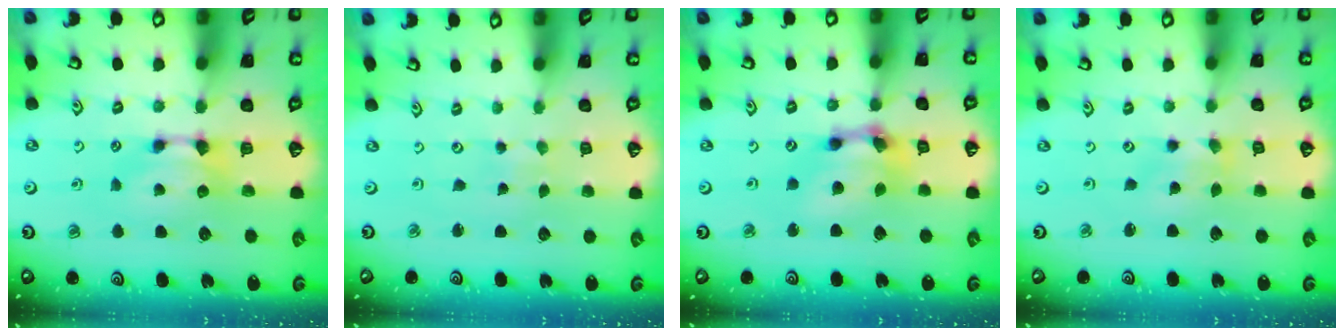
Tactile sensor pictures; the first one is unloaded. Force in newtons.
{"total": 5.8, "press": 5.8, "slide": 0.2}
{"total": 6.4, "press": 6.0, "slide": 2.0}
{"total": 2.1, "press": 1.8, "slide": 1.0}